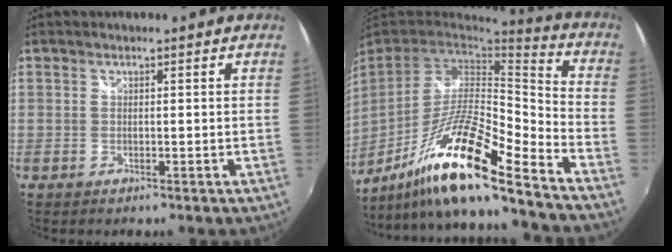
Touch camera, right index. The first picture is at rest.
{"total": 19.8, "force": [-12.7, 1.4, 15.2], "torque": [-0.271, -0.035, -0.236]}